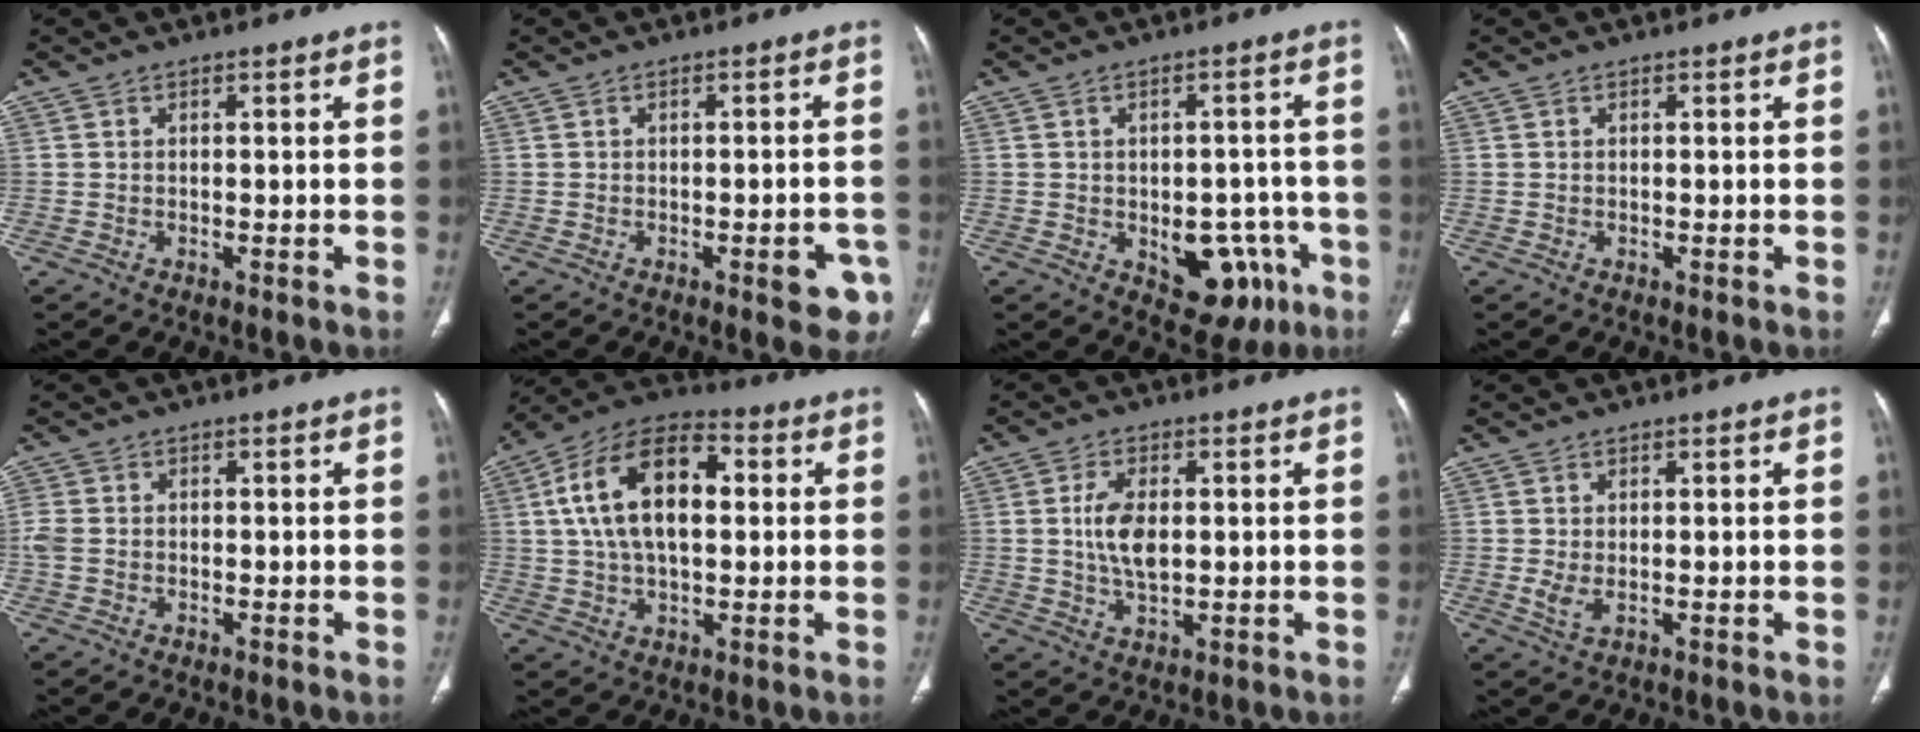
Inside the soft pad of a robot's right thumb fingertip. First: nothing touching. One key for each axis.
{"total": 5.9, "fx": -2.7, "fy": 2.2, "fz": 4.7, "tx": -0.039, "ty": 0.010, "tz": -0.028}
{"total": 11.8, "fx": -4.3, "fy": 7.8, "fz": 7.8, "tx": -0.054, "ty": 0.027, "tz": -0.042}
{"total": 0.0}
{"total": 2.6, "fx": -0.2, "fy": 2.0, "fz": 1.6, "tx": -0.048, "ty": 0.000, "tz": -0.006}
{"total": 17.5, "fx": 3.0, "fy": 9.8, "fz": 14.2, "tx": -0.244, "ty": 0.024, "tz": 0.045}
{"total": 6.9, "fx": 0.7, "fy": 3.6, "fz": 5.8, "tx": -0.111, "ty": -0.004, "tz": 0.014}
{"total": 2.3, "fx": 0.1, "fy": 1.0, "fz": 2.0, "tx": -0.044, "ty": -0.008, "tz": 0.009}